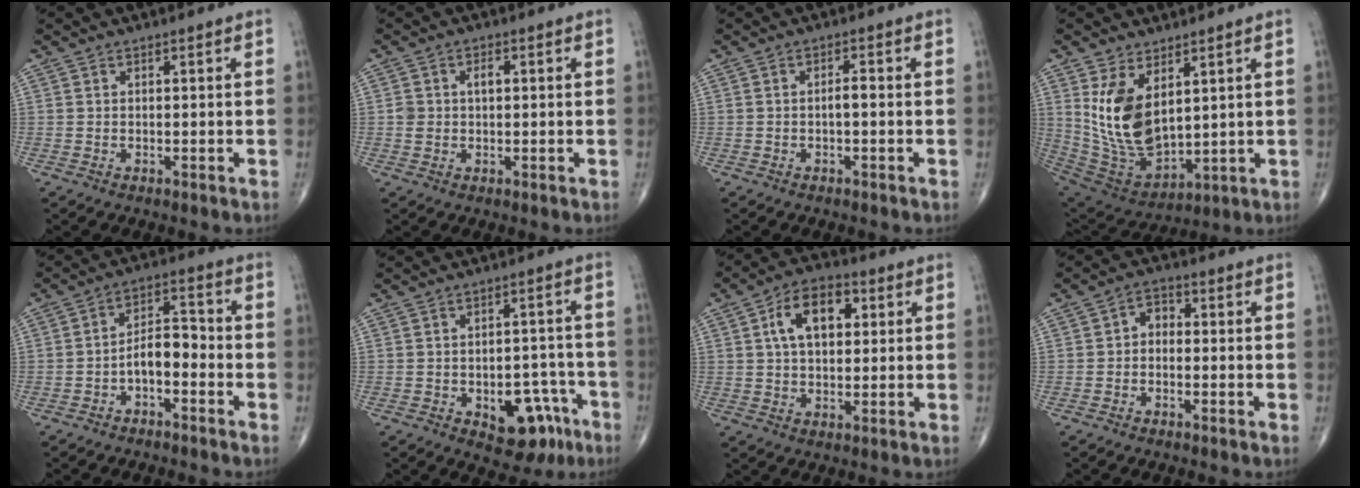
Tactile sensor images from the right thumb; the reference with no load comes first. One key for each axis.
{"total": 3.2, "fx": 0.5, "fy": 2.2, "fz": 2.3, "tx": -0.039, "ty": 0.007, "tz": 0.011}
{"total": 1.6, "fx": -0.4, "fy": 0.5, "fz": 1.5, "tx": -0.023, "ty": 0.006, "tz": -0.009}
{"total": 14.9, "fx": 4.4, "fy": 8.4, "fz": 11.6, "tx": -0.204, "ty": -0.026, "tz": 0.112}
{"total": 6.4, "fx": -2.5, "fy": 3.4, "fz": 4.8, "tx": -0.069, "ty": 0.040, "tz": -0.051}
{"total": 10.6, "fx": -5.0, "fy": 6.2, "fz": 7.0, "tx": -0.053, "ty": 0.043, "tz": -0.057}
{"total": 11.0, "fx": 2.9, "fy": 6.5, "fz": 8.3, "tx": -0.124, "ty": 0.012, "tz": 0.042}
{"total": 3.5, "fx": -0.4, "fy": 2.6, "fz": 2.2, "tx": -0.020, "ty": 0.017, "tz": -0.022}